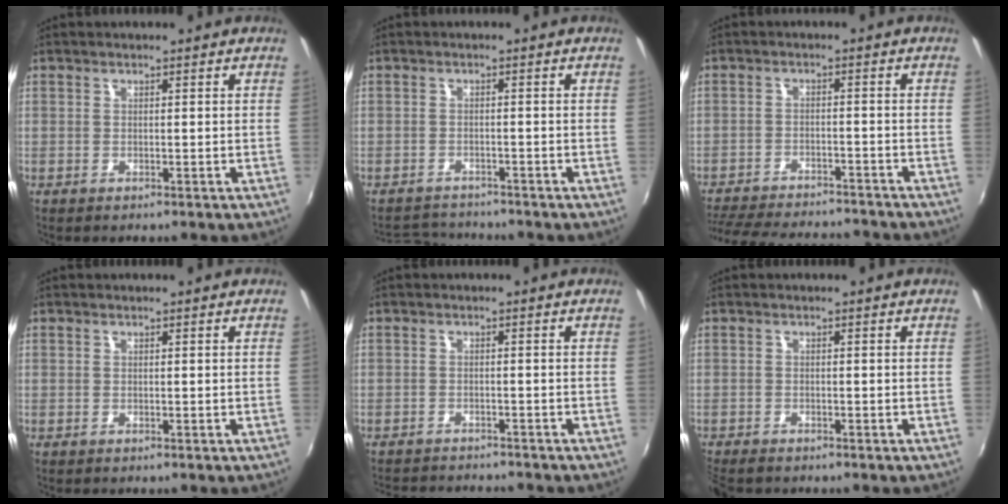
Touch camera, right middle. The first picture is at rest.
{"total": 4.9, "force": [-4.8, 1.0, 0.4], "torque": [-0.024, 0.004, -0.080]}
{"total": 18.5, "force": [-16.3, 4.5, 7.5], "torque": [-0.162, -0.013, -0.232]}
{"total": 0.0}
{"total": 8.0, "force": [-7.5, 1.4, 2.4], "torque": [-0.062, -0.012, -0.111]}
{"total": 3.3, "force": [-3.0, 0.8, 1.1], "torque": [-0.032, -0.020, -0.057]}